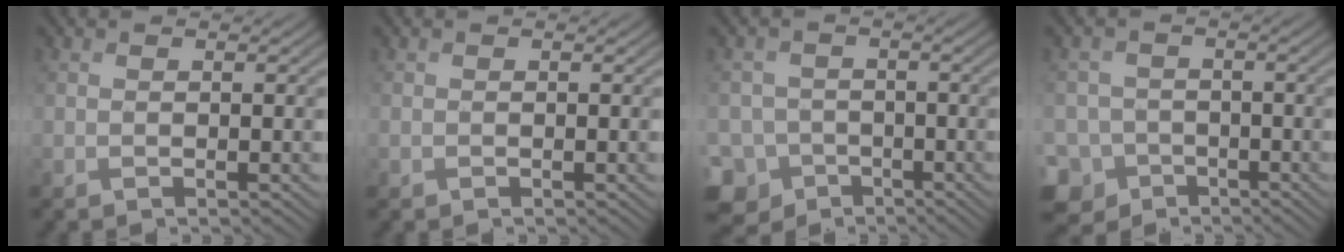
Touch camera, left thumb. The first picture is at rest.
{"total": 0.0}
{"total": 8.3, "force": [-5.4, 6.3, 1.3], "torque": [-0.044, -0.029, -0.096]}
{"total": 7.4, "force": [-4.7, 5.7, 1.0], "torque": [-0.034, -0.030, -0.089]}